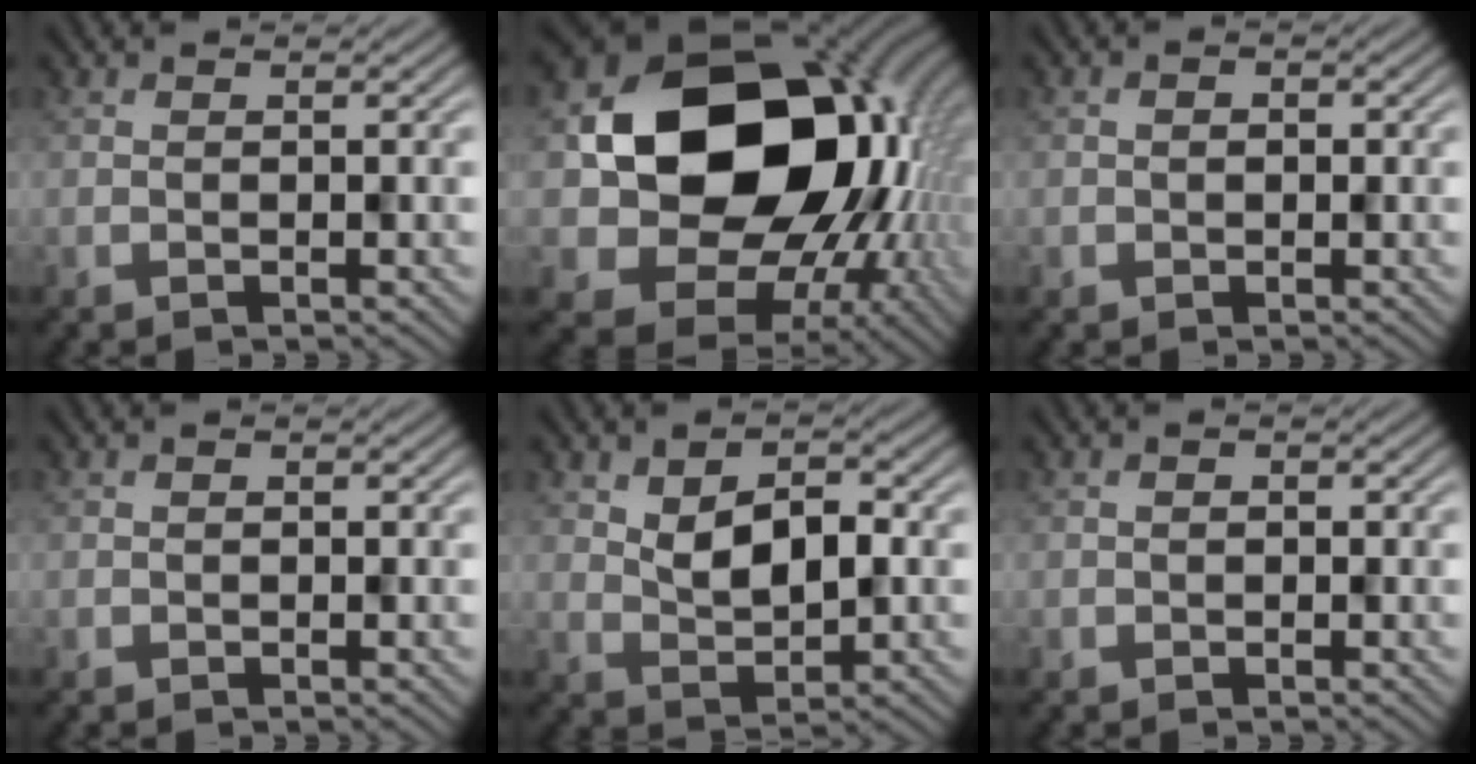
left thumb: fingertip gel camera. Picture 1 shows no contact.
{"total": 18.5, "force": [1.0, 15.3, 10.3], "torque": [-0.170, -0.037, 0.042]}
{"total": 0.8, "force": [0.0, 0.7, -0.4], "torque": [0.008, 0.000, -0.001]}
{"total": 0.6, "force": [-0.1, 0.2, -0.6], "torque": [0.013, 0.002, -0.004]}
{"total": 5.1, "force": [1.5, 3.2, 3.6], "torque": [-0.058, 0.008, 0.025]}
{"total": 0.7, "force": [-0.2, 0.5, -0.5], "torque": [0.010, 0.001, -0.005]}